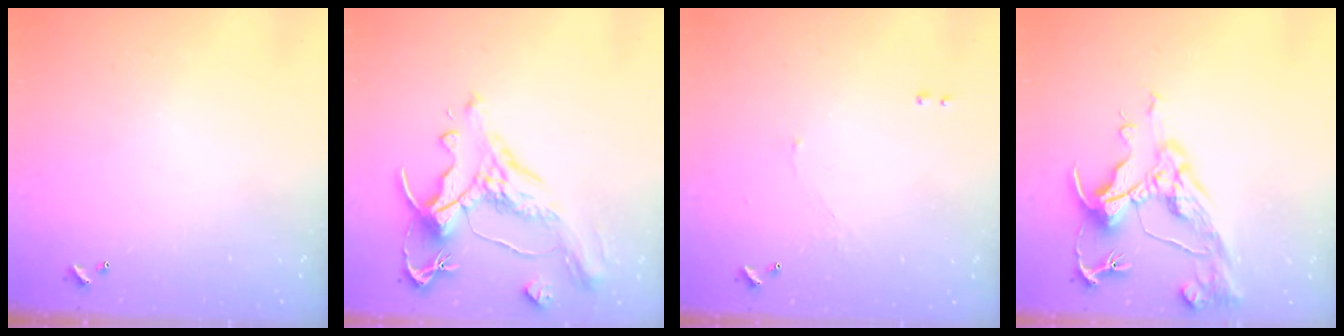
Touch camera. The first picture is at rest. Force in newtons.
{"total": 1.7, "press": 0.9, "slide": 1.5}
{"total": 1.3, "press": 1.2, "slide": 0.5}
{"total": 8.7, "press": 8.5, "slide": 1.4}